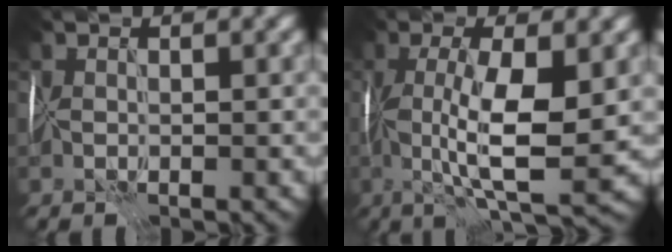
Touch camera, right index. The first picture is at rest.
{"total": 8.3, "force": [-0.1, 2.3, 8.0], "torque": [-0.147, -0.004, 0.000]}